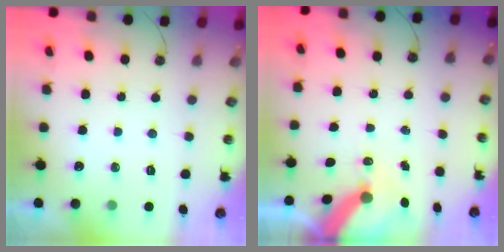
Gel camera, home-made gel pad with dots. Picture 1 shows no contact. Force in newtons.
{"total": 8.2, "press": 8.1, "slide": 0.9}